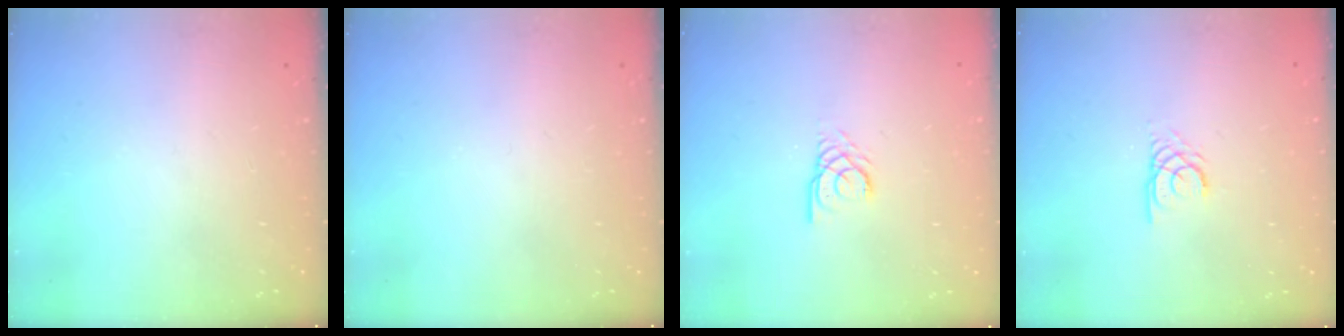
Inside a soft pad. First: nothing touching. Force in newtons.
{"total": 0.0}
{"total": 2.7, "press": 2.7, "slide": 0.2}
{"total": 2.2, "press": 2.2, "slide": 0.3}